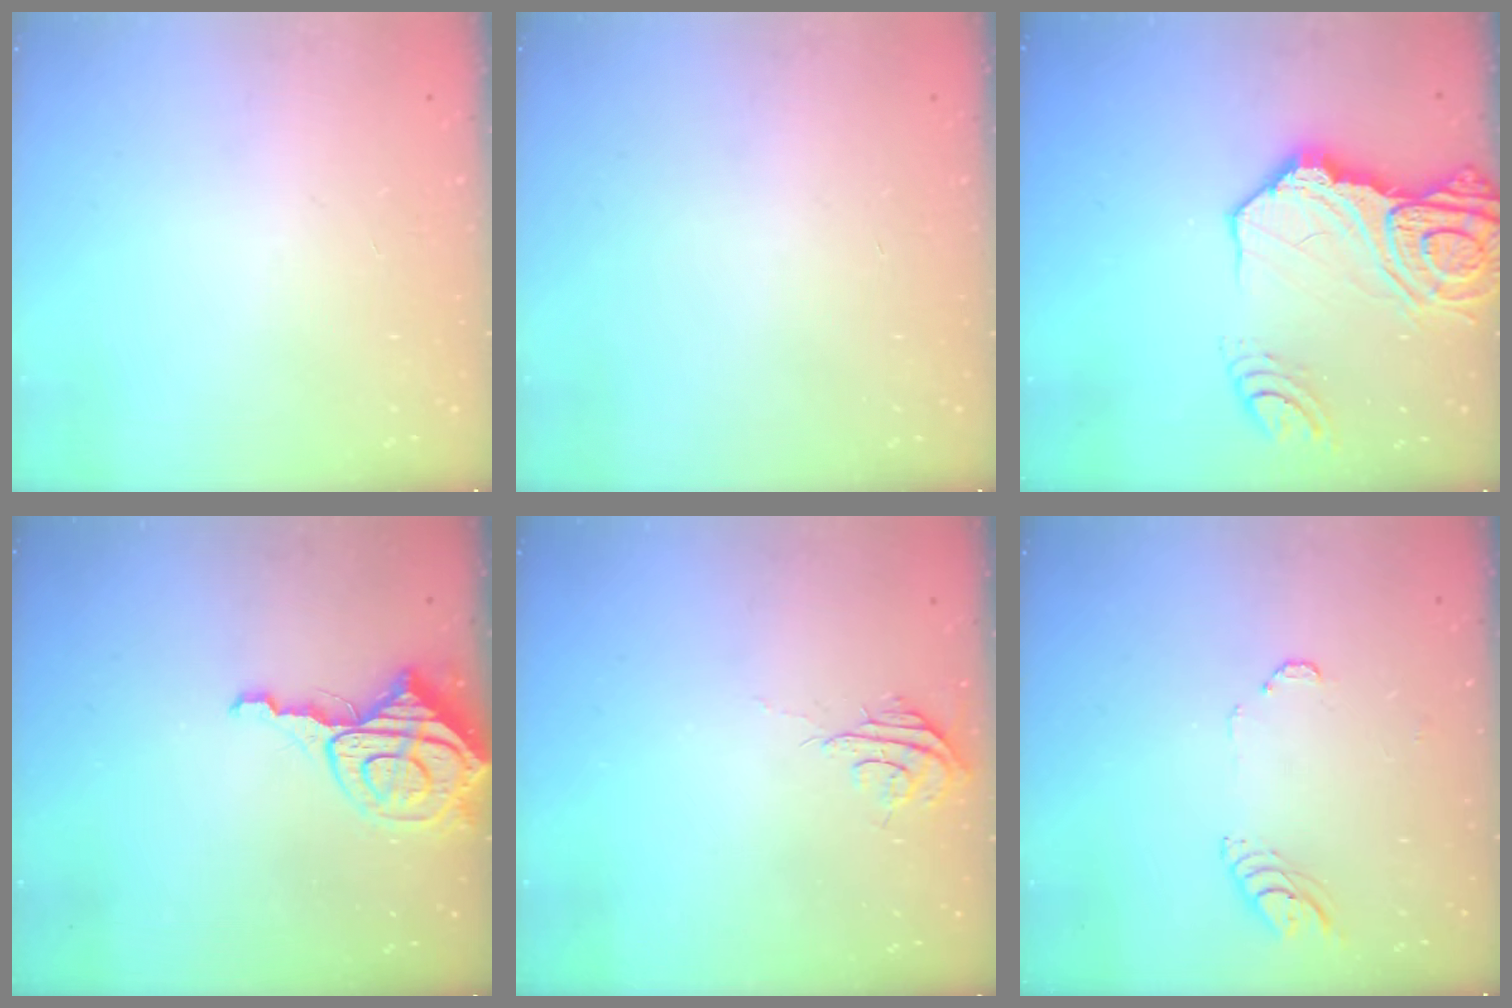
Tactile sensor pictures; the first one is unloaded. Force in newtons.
{"total": 0.0}
{"total": 22.5, "press": 22.4, "slide": 2.8}
{"total": 9.3, "press": 9.3, "slide": 0.9}
{"total": 6.0, "press": 5.9, "slide": 0.6}
{"total": 5.0, "press": 5.0, "slide": 0.6}